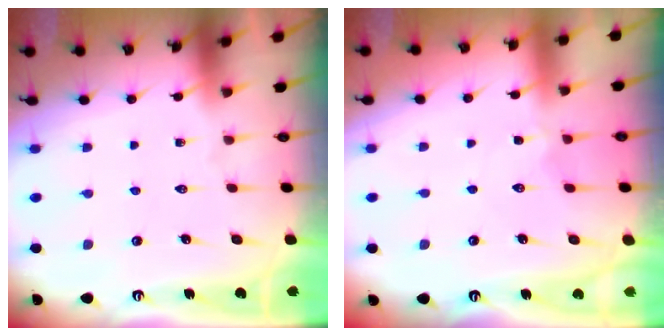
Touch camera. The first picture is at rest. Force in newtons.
{"total": 2.4, "press": 2.4, "slide": 0.4}